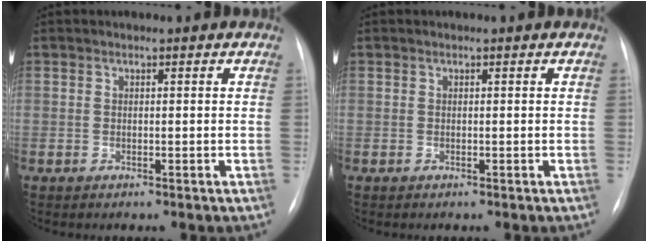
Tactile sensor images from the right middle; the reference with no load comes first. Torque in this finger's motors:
{"motor_torque": [-0.02, -0.01, 0.00, 0.00]}